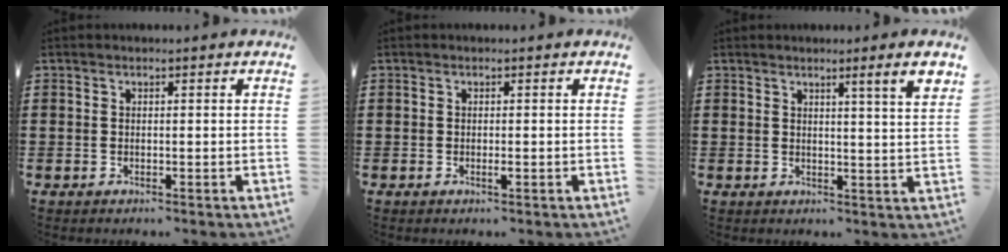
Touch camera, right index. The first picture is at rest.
{"total": 0.7, "force": [-0.1, 0.1, 0.7], "torque": [-0.012, -0.005, -0.001]}
{"total": 3.3, "force": [2.0, -0.8, 2.5], "torque": [-0.038, -0.014, 0.027]}